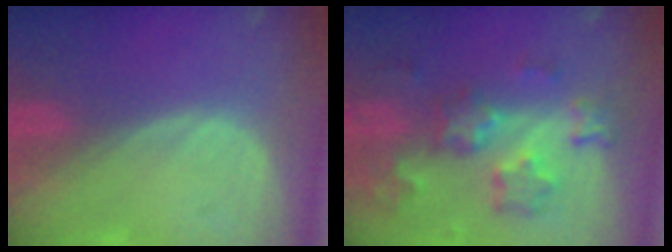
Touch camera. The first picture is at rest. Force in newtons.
{"total": 9.2, "press": 8.1, "slide": 4.5}